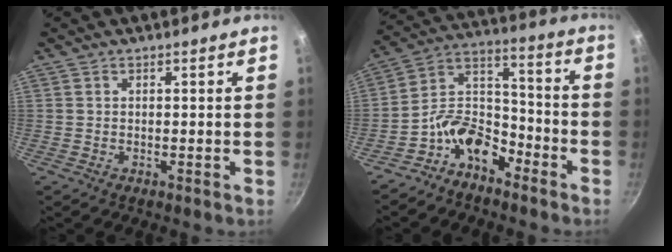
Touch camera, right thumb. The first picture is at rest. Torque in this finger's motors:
{"motor_torque": [1.12, 0.33, 0.63, -0.49, 0.05]}